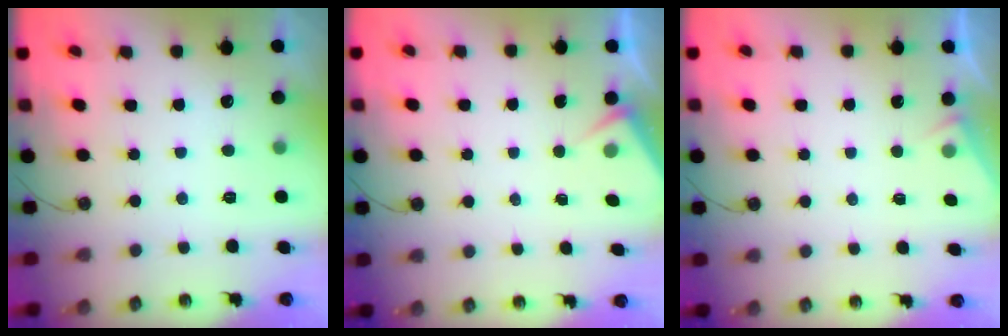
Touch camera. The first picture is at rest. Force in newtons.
{"total": 2.8, "press": 2.7, "slide": 0.4}
{"total": 3.6, "press": 3.5, "slide": 0.4}